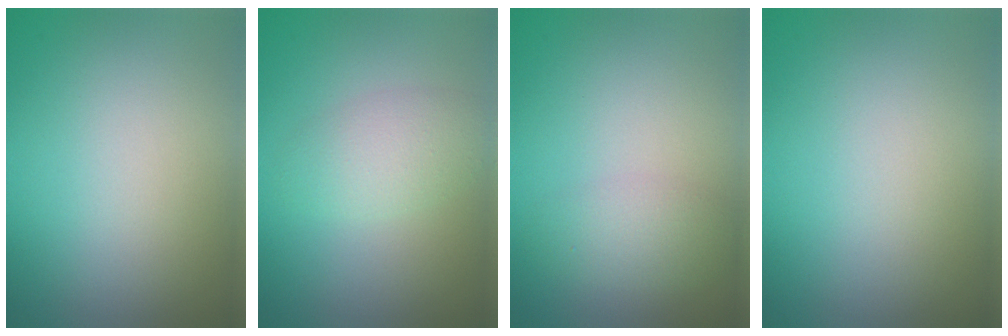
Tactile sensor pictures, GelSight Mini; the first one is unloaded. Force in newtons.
{"total": 2.7, "press": 2.7, "slide": 0.1}
{"total": 2.2, "press": 2.2, "slide": 0.1}
{"total": 0.0}